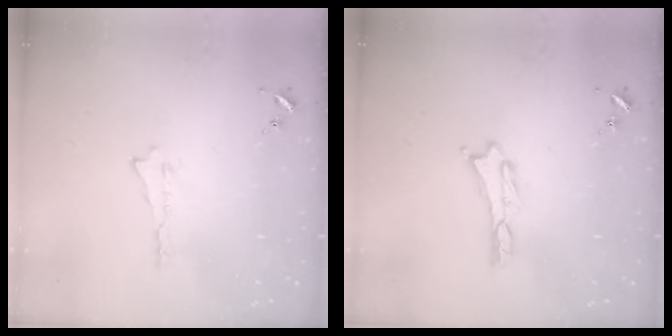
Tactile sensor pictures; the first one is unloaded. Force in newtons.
{"total": 0.0}